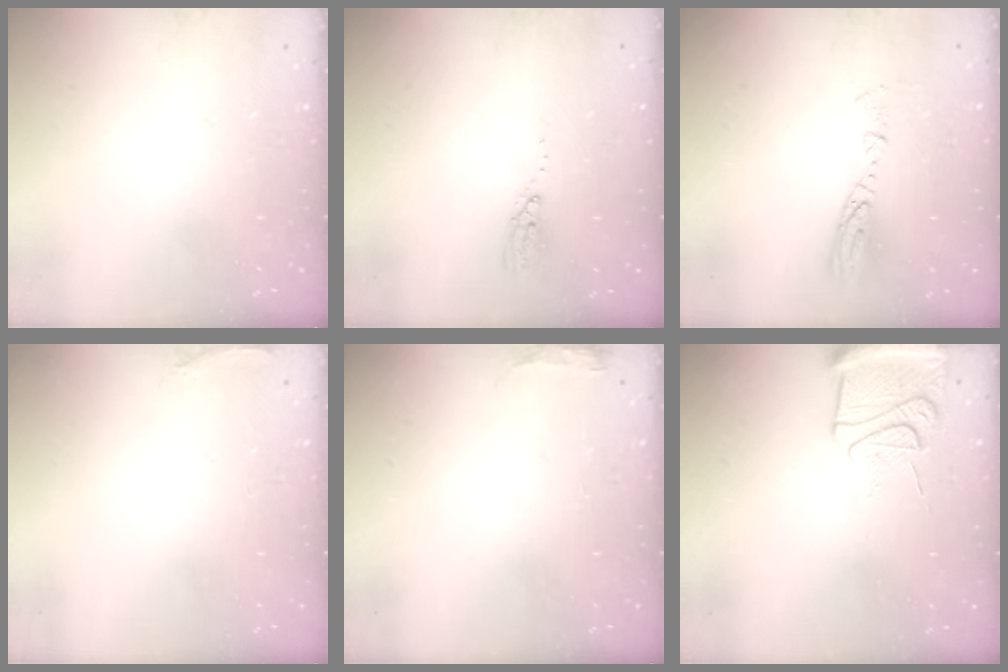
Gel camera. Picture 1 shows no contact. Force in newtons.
{"total": 3.6, "press": 3.5, "slide": 0.3}
{"total": 8.0, "press": 8.0, "slide": 0.7}
{"total": 5.0, "press": 4.7, "slide": 1.9}
{"total": 5.1, "press": 5.0, "slide": 0.9}
{"total": 12.9, "press": 12.8, "slide": 1.5}